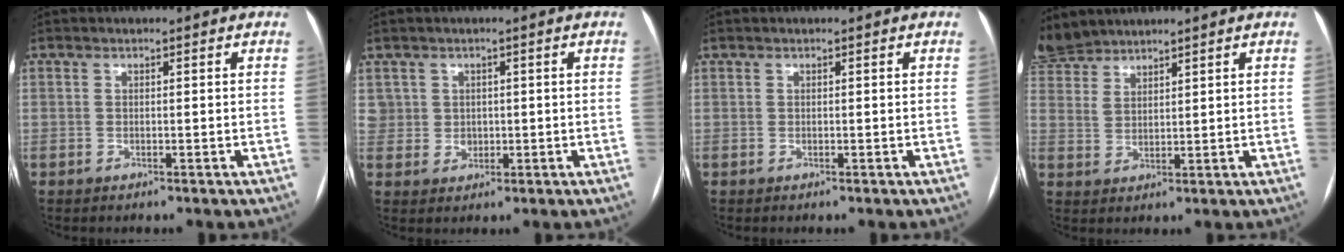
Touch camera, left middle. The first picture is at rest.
{"total": 4.1, "force": [1.1, 3.9, 0.4], "torque": [-0.007, 0.005, 0.032]}
{"total": 0.0}
{"total": 5.5, "force": [5.4, 1.0, 0.2], "torque": [-0.015, 0.010, 0.115]}